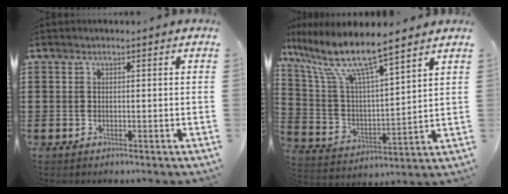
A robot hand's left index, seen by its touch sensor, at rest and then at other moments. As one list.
[{"total": 9.7, "force": [7.9, 0.7, 5.6], "torque": [-0.149, -0.053, 0.127]}]